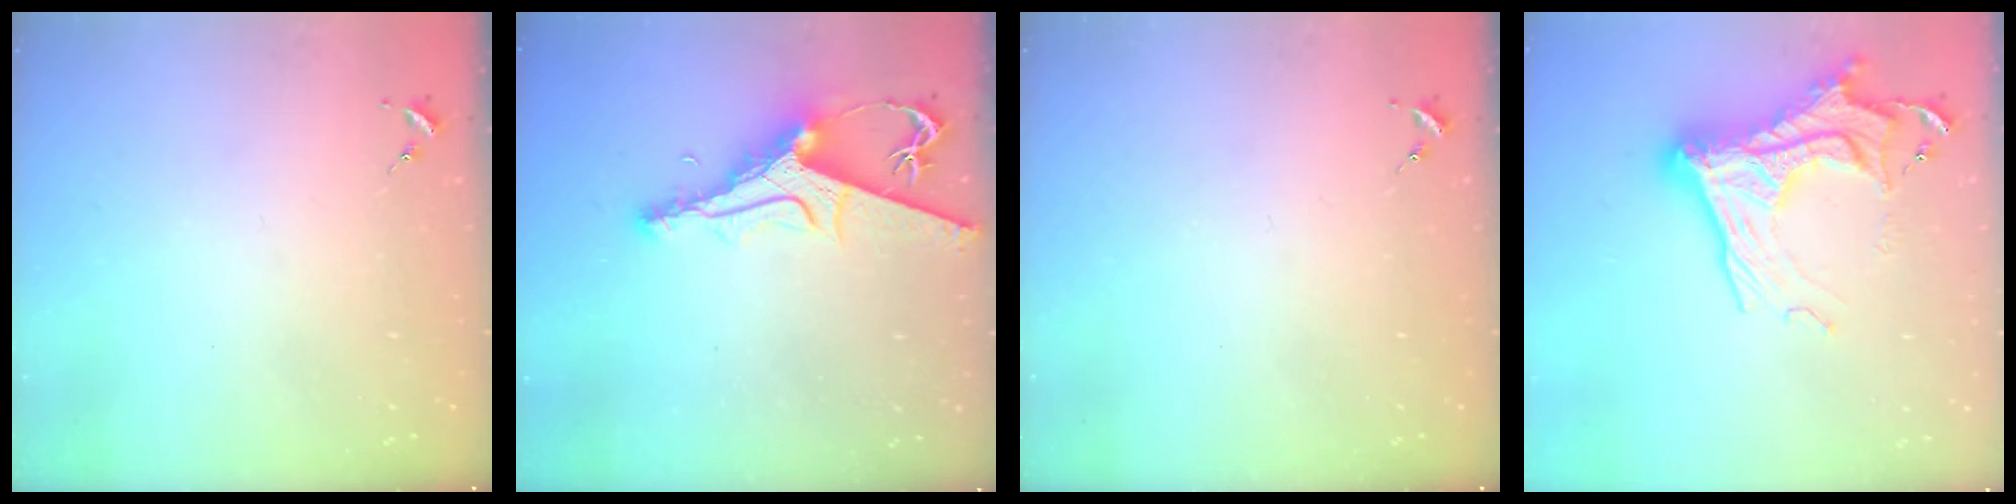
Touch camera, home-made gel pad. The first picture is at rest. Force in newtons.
{"total": 10.7, "press": 10.6, "slide": 1.0}
{"total": 0.0}
{"total": 20.8, "press": 20.7, "slide": 1.7}